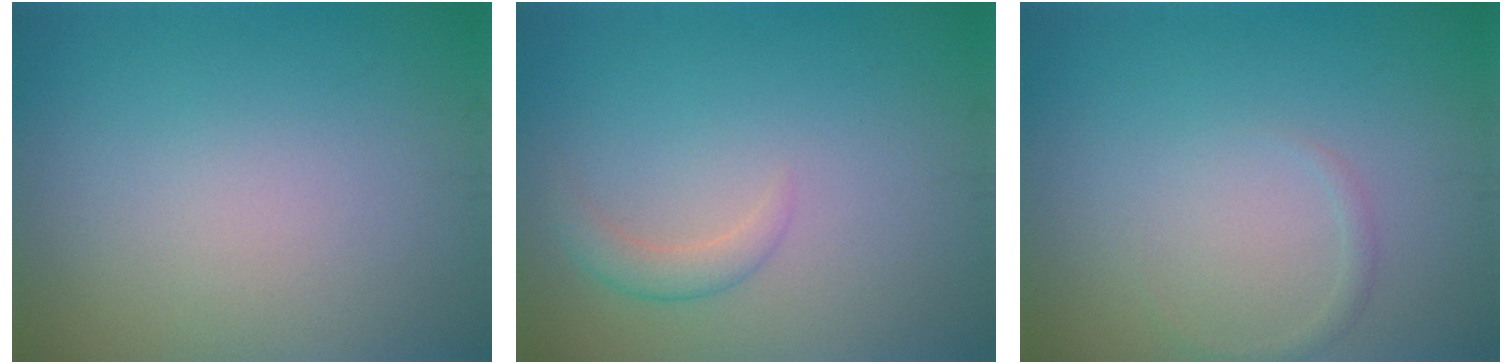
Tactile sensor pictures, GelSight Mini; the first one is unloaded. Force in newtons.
{"total": 1.5, "press": 1.5, "slide": 0.1}
{"total": 0.8, "press": 0.8, "slide": 0.0}